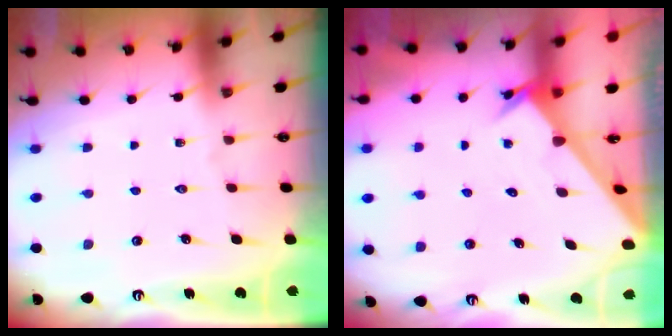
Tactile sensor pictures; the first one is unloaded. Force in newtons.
{"total": 2.4, "press": 2.4, "slide": 0.2}